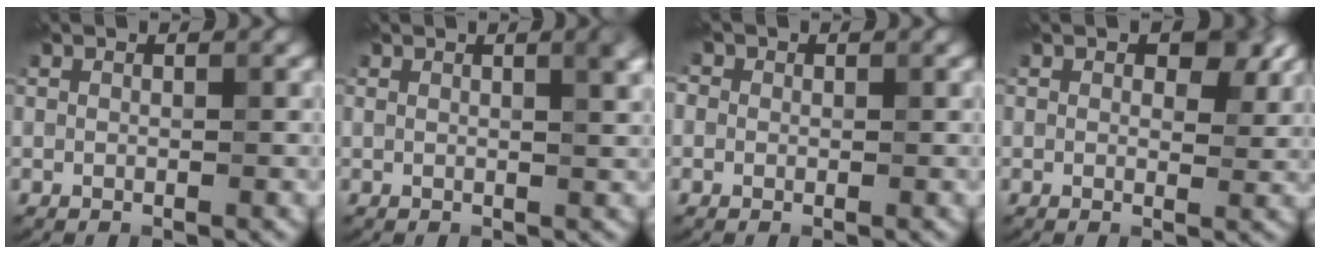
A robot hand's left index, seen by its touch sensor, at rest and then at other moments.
{"total": 2.8, "force": [0.8, 0.8, 2.6], "torque": [-0.019, 0.007, 0.008]}
{"total": 1.8, "force": [0.6, 1.6, 0.7], "torque": [0.000, 0.006, -0.014]}
{"total": 3.5, "force": [1.2, 2.1, 2.5], "torque": [-0.028, -0.001, 0.013]}